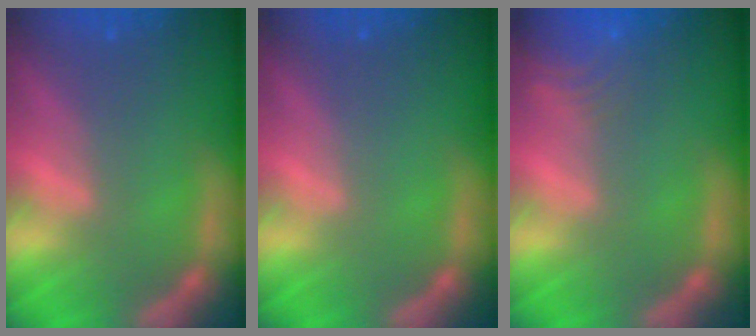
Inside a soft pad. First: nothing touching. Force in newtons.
{"total": 0.0}
{"total": 6.0}